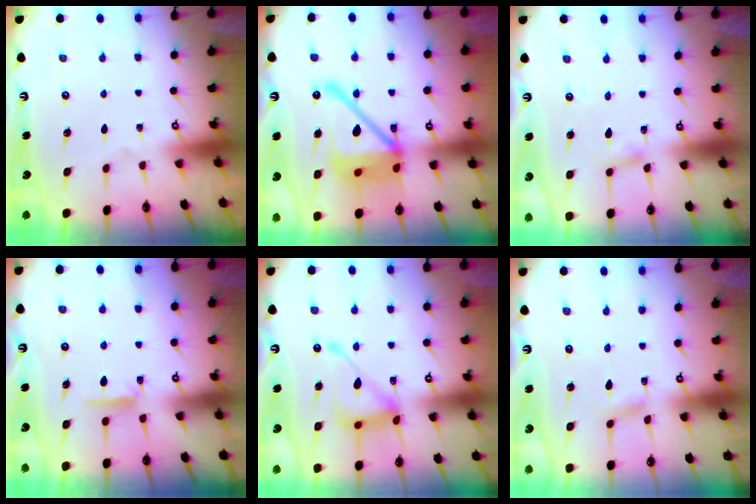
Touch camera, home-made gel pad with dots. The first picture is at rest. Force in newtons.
{"total": 20.2, "press": 20.0, "slide": 2.8}
{"total": 2.4, "press": 2.4, "slide": 0.2}
{"total": 5.2, "press": 5.2, "slide": 0.5}
{"total": 16.7, "press": 16.6, "slide": 1.5}
{"total": 2.8, "press": 2.8, "slide": 0.3}